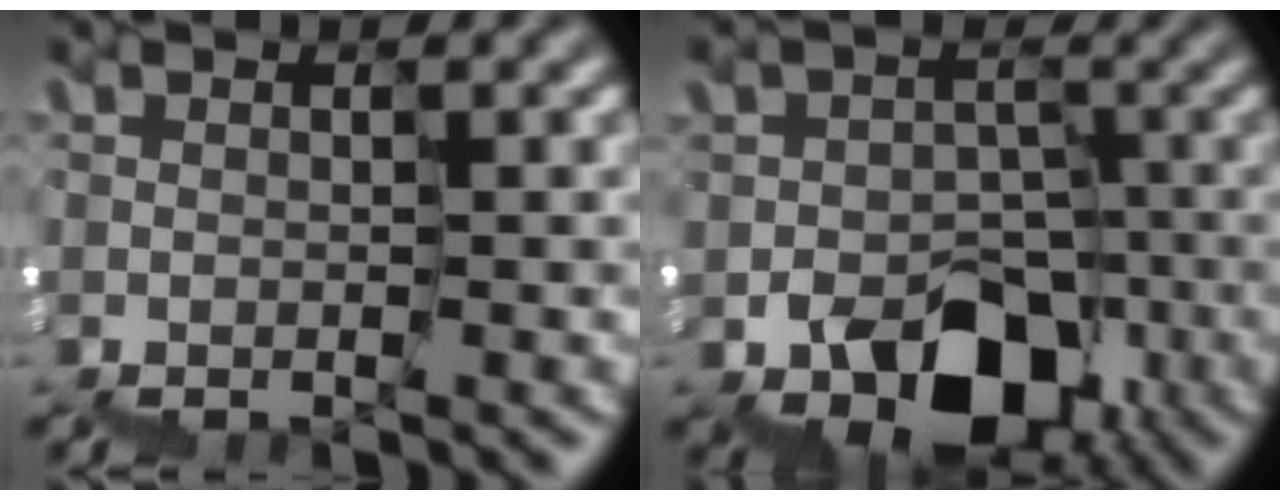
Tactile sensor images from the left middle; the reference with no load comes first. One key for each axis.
{"total": 8.0, "fx": -3.7, "fy": 6.1, "fz": 3.7, "tx": -0.039, "ty": -0.005, "tz": -0.058}